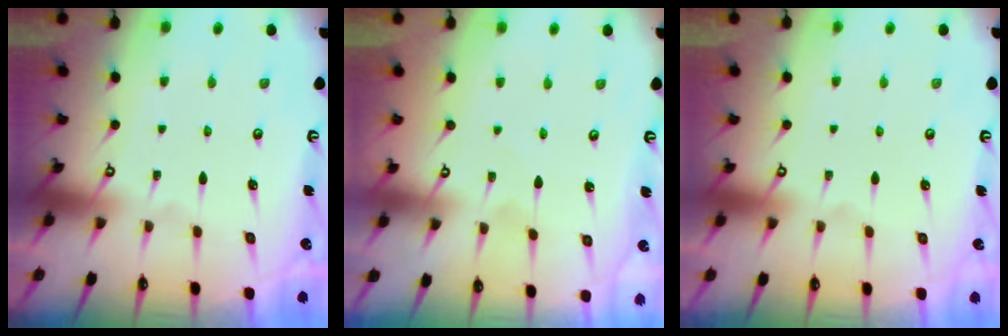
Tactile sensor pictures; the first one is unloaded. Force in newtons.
{"total": 1.6, "press": 1.6, "slide": 0.2}
{"total": 0.0}